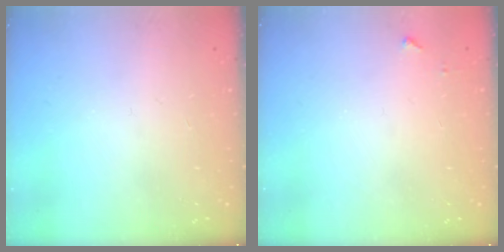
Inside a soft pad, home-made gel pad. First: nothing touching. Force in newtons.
{"total": 3.5, "press": 3.5, "slide": 0.4}